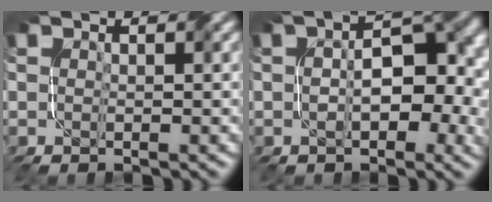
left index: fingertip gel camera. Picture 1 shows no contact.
{"total": 7.0, "force": [-0.1, 3.8, 5.9], "torque": [-0.085, 0.007, -0.006]}